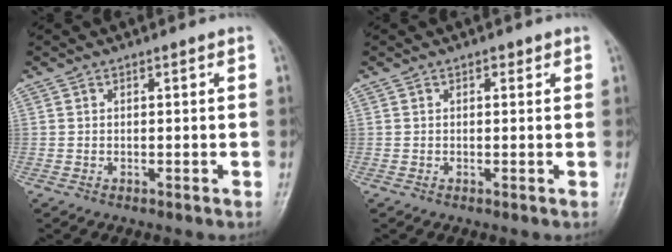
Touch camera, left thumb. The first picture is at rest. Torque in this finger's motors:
{"motor_torque": [-0.03, 0.09, -0.01, 0.00, 0.00]}